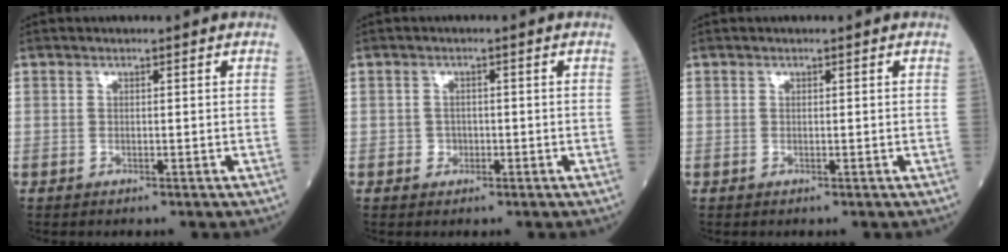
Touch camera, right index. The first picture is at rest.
{"total": 1.4, "force": [-0.6, 1.3, 0.4], "torque": [-0.001, 0.007, -0.009]}
{"total": 0.0}